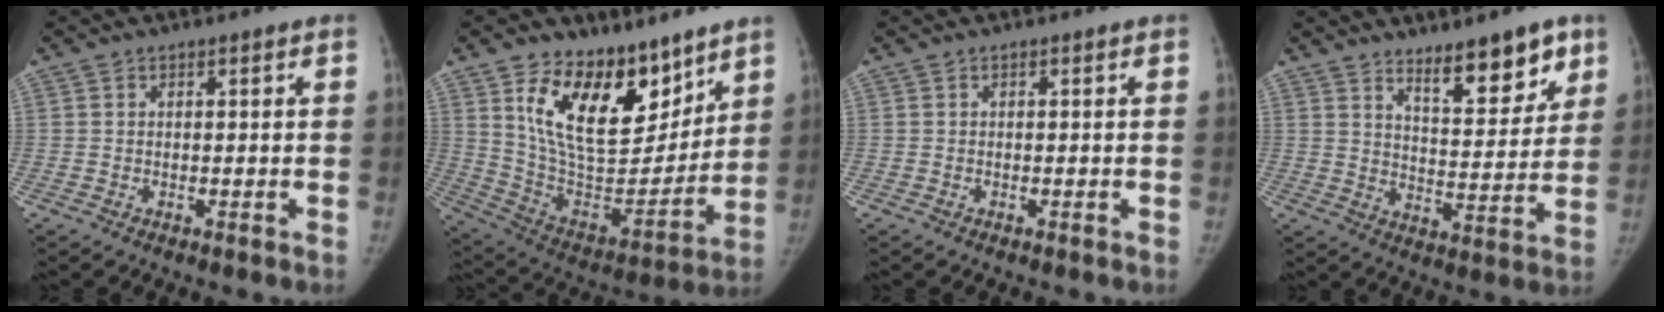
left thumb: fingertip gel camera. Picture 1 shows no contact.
{"total": 21.4, "force": [12.8, 11.5, 12.8], "torque": [-0.155, -0.080, 0.234]}
{"total": 0.0}
{"total": 11.9, "force": [8.2, 4.3, 7.4], "torque": [-0.068, -0.061, 0.131]}